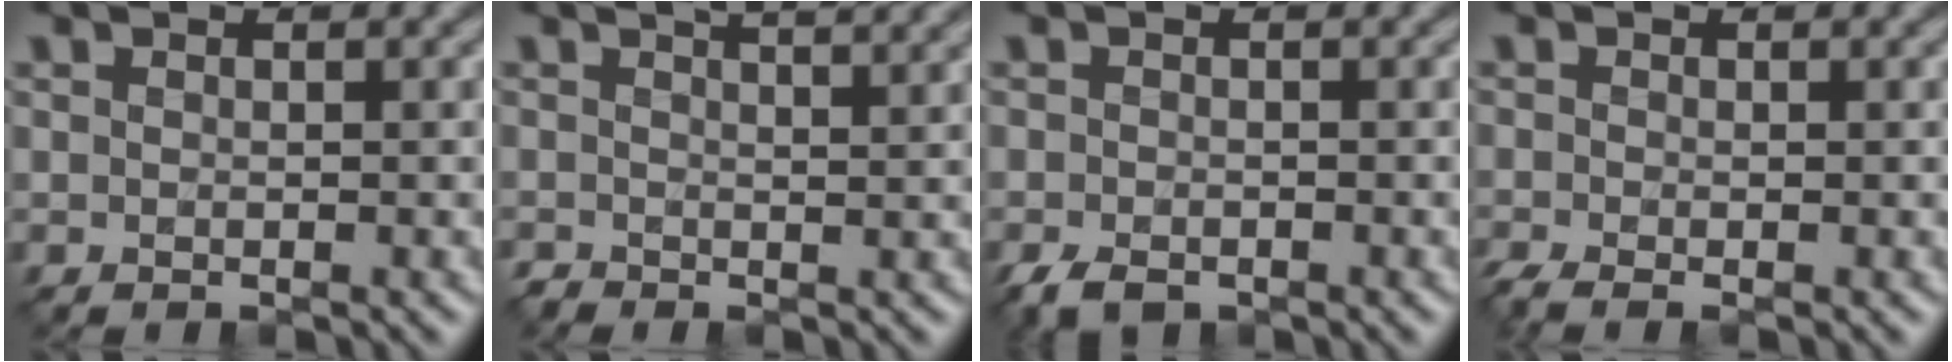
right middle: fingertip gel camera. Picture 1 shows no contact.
{"total": 3.3, "force": [1.7, 1.3, 2.5], "torque": [-0.017, 0.017, 0.002]}
{"total": 2.2, "force": [-1.5, 1.2, 1.2], "torque": [-0.023, -0.005, -0.032]}
{"total": 1.8, "force": [-1.4, 0.4, 1.2], "torque": [-0.026, -0.012, -0.035]}